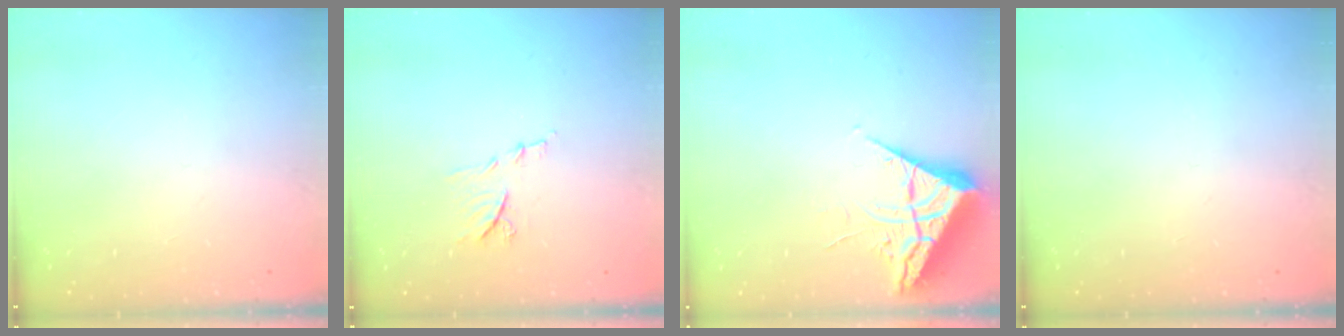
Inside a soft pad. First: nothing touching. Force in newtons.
{"total": 6.9, "press": 6.9, "slide": 0.5}
{"total": 6.5, "press": 6.4, "slide": 0.7}
{"total": 0.0}